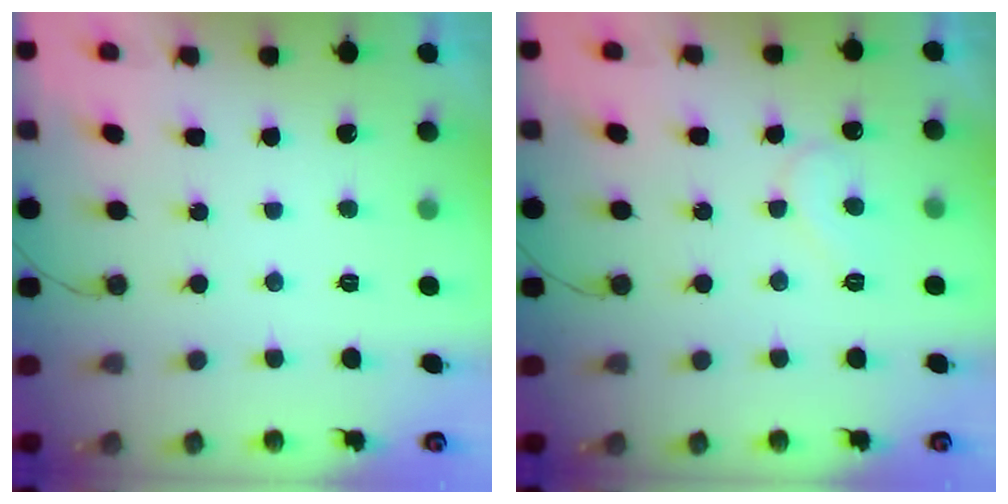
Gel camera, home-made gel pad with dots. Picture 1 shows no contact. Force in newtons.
{"total": 6.8, "press": 6.8, "slide": 0.6}